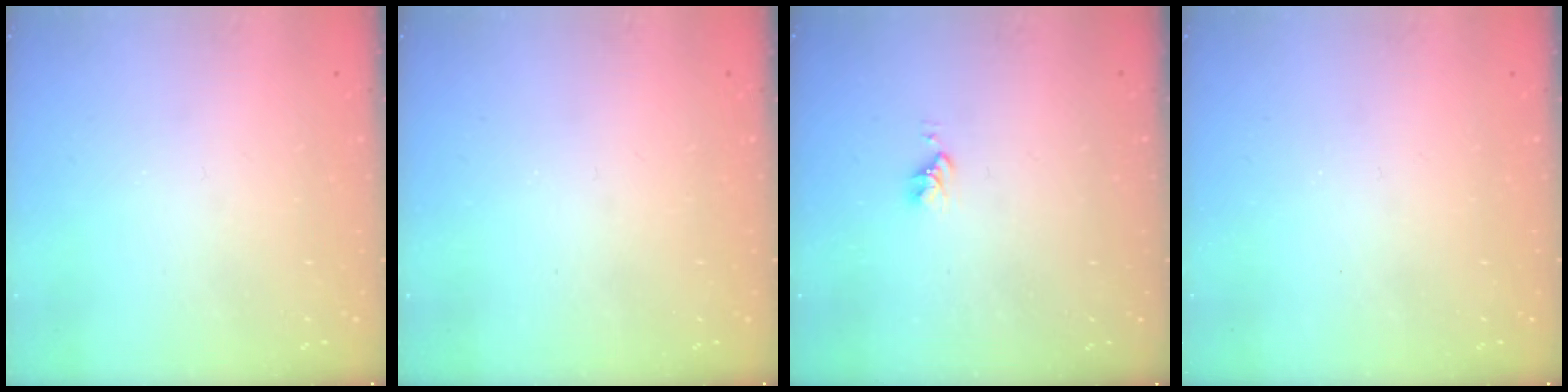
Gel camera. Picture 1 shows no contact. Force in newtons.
{"total": 0.0}
{"total": 2.8, "press": 2.8, "slide": 0.4}
{"total": 0.0}